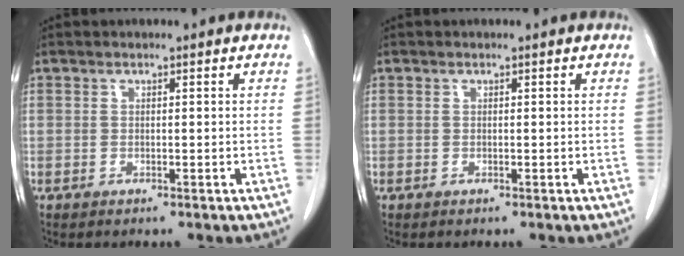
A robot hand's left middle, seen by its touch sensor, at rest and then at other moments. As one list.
[{"total": 0.0}]